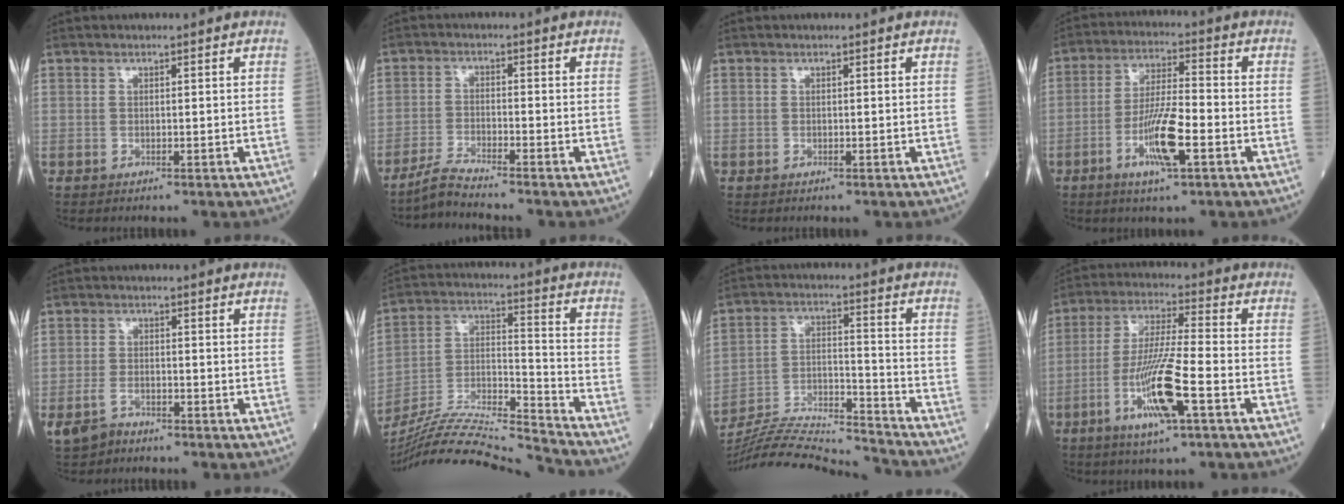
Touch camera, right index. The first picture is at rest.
{"total": 3.6, "force": [-3.3, -1.1, 0.8], "torque": [-0.027, -0.019, -0.066]}
{"total": 0.0}
{"total": 9.4, "force": [-3.7, 1.2, 8.5], "torque": [-0.162, -0.005, -0.068]}
{"total": 4.4, "force": [-3.2, 2.4, 1.9], "torque": [-0.043, -0.004, -0.056]}
{"total": 19.5, "force": [-18.5, -1.6, 5.9], "torque": [-0.121, -0.001, -0.321]}
{"total": 18.1, "force": [-17.5, -0.6, 4.6], "torque": [-0.096, 0.008, -0.291]}
{"total": 12.2, "force": [-4.8, 0.6, 11.2], "torque": [-0.220, -0.013, -0.089]}